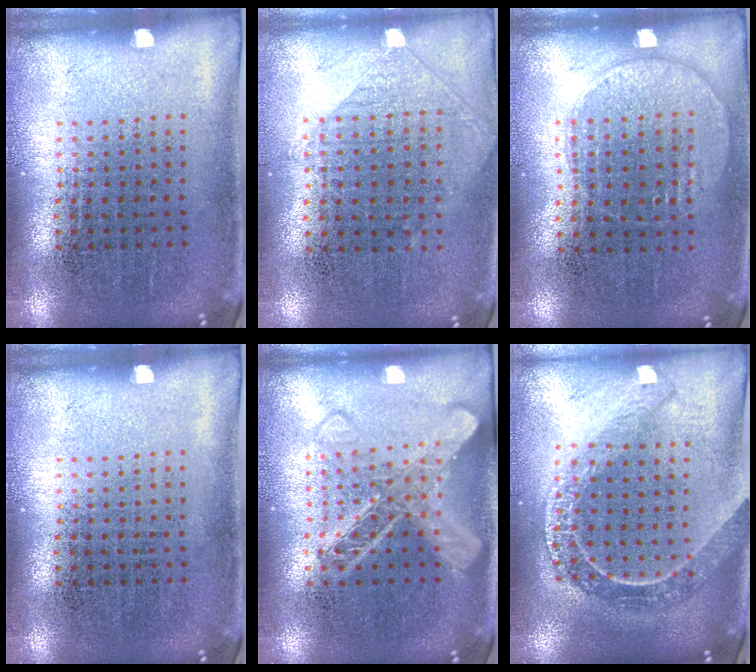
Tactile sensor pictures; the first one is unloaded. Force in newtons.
{"total": 0.9, "press": 0.9, "slide": 0.3}
{"total": 1.0, "press": 0.9, "slide": 0.4}
{"total": 0.0}
{"total": 3.1, "press": 3.1, "slide": 0.5}
{"total": 2.2, "press": 1.9, "slide": 1.1}